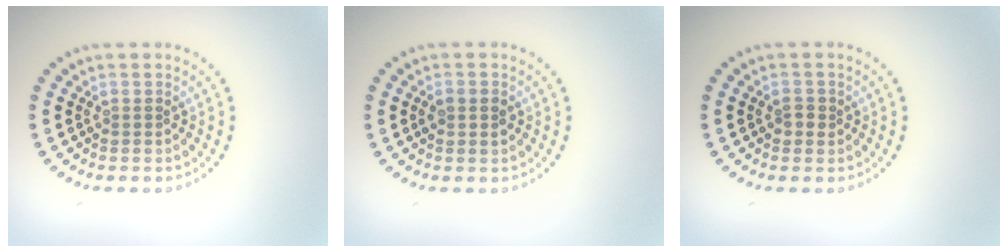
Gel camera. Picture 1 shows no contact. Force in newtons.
{"total": 1.4, "press": 1.4, "slide": 0.0}
{"total": 1.2, "press": 1.2, "slide": 0.2}